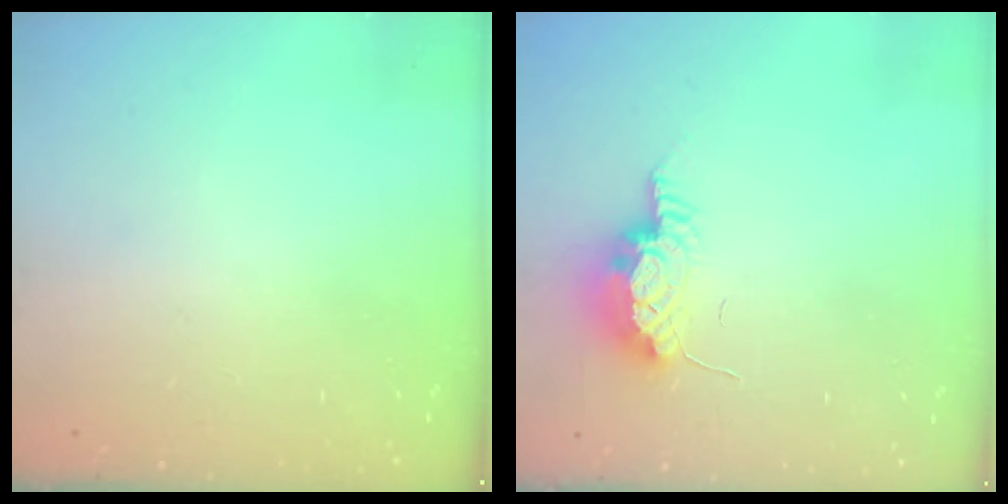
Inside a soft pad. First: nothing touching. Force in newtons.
{"total": 8.0, "press": 7.8, "slide": 1.7}